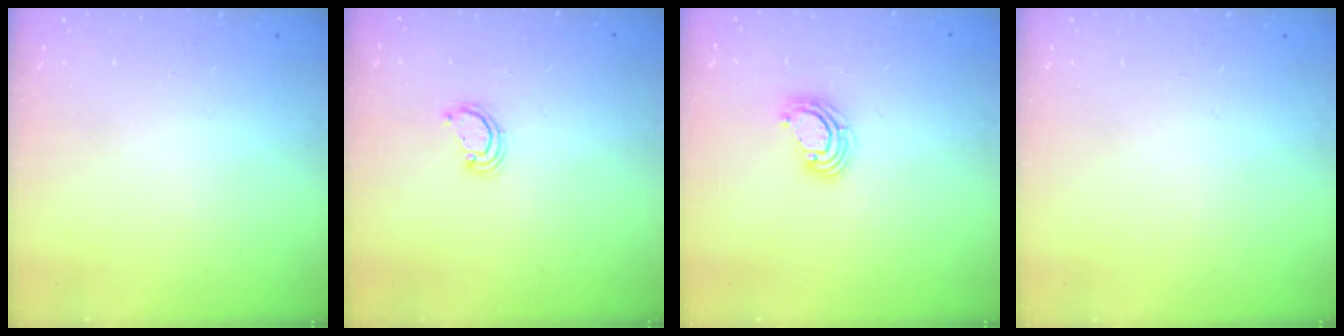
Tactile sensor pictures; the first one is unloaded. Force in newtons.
{"total": 2.0, "press": 2.0, "slide": 0.2}
{"total": 6.8, "press": 6.7, "slide": 0.8}
{"total": 0.0}